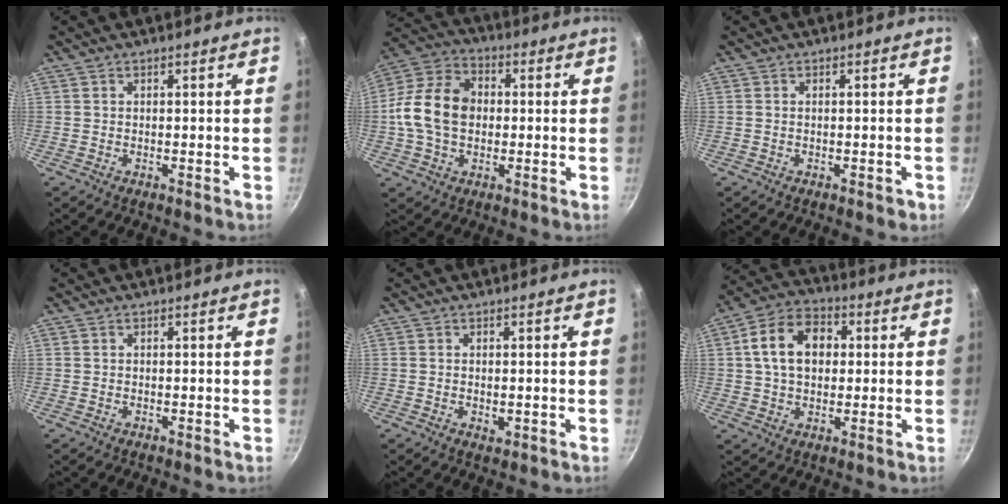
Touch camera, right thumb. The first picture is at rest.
{"total": 14.0, "force": [0.0, 10.2, 9.6], "torque": [-0.156, 0.025, -0.016]}
{"total": 1.3, "force": [-0.5, 0.5, 1.1], "torque": [-0.016, 0.005, -0.008]}
{"total": 0.0}
{"total": 1.6, "force": [-0.2, 0.9, 1.3], "torque": [-0.019, -0.003, -0.001]}
{"total": 12.2, "force": [2.0, 8.7, 8.4], "torque": [-0.120, 0.018, 0.020]}